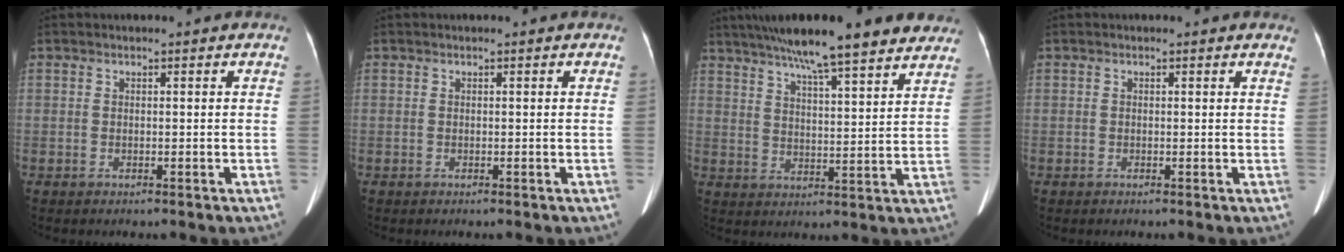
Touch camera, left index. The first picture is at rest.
{"total": 0.0}
{"total": 19.1, "force": [15.6, 2.1, 10.9], "torque": [-0.169, 0.031, 0.216]}
{"total": 0.8, "force": [0.7, 0.2, 0.2], "torque": [-0.004, -0.003, -0.005]}